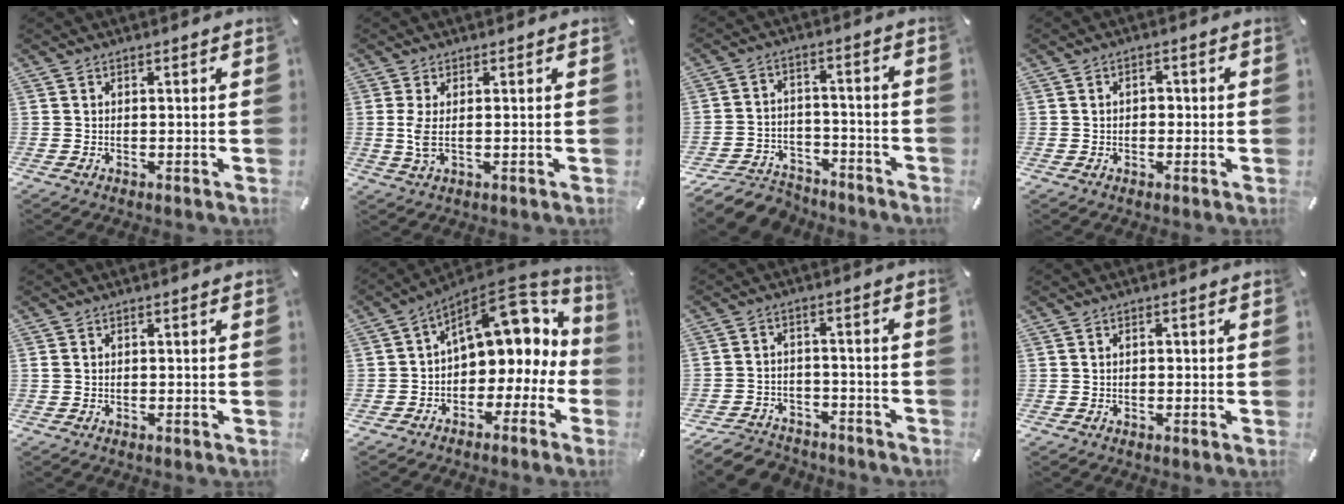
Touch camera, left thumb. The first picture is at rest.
{"total": 4.7, "force": [0.2, 1.4, 4.5], "torque": [-0.096, -0.005, 0.002]}
{"total": 8.9, "force": [-7.3, 4.7, 2.3], "torque": [-0.033, 0.043, -0.134]}
{"total": 2.2, "force": [-0.2, 1.6, 1.5], "torque": [-0.023, 0.004, -0.009]}
{"total": 0.7, "force": [0.1, 0.5, 0.5], "torque": [-0.010, 0.004, -0.001]}
{"total": 15.4, "force": [5.9, 10.1, 10.0], "torque": [-0.134, -0.043, 0.104]}
{"total": 6.1, "force": [-5.0, 3.3, 1.4], "torque": [-0.031, 0.021, -0.097]}
{"total": 1.1, "force": [0.0, 0.7, 0.9], "torque": [-0.017, 0.005, -0.002]}